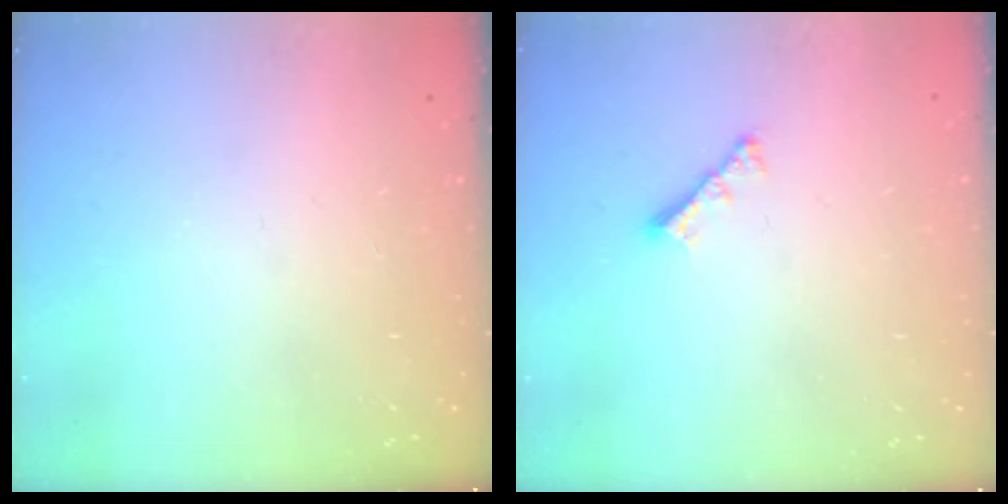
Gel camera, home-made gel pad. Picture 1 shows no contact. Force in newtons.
{"total": 2.8, "press": 2.7, "slide": 0.6}